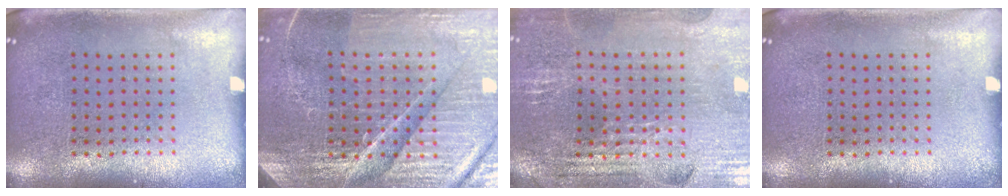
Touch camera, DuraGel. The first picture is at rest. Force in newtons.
{"total": 5.6, "press": 5.2, "slide": 2.2}
{"total": 2.9, "press": 2.8, "slide": 0.5}
{"total": 0.0}